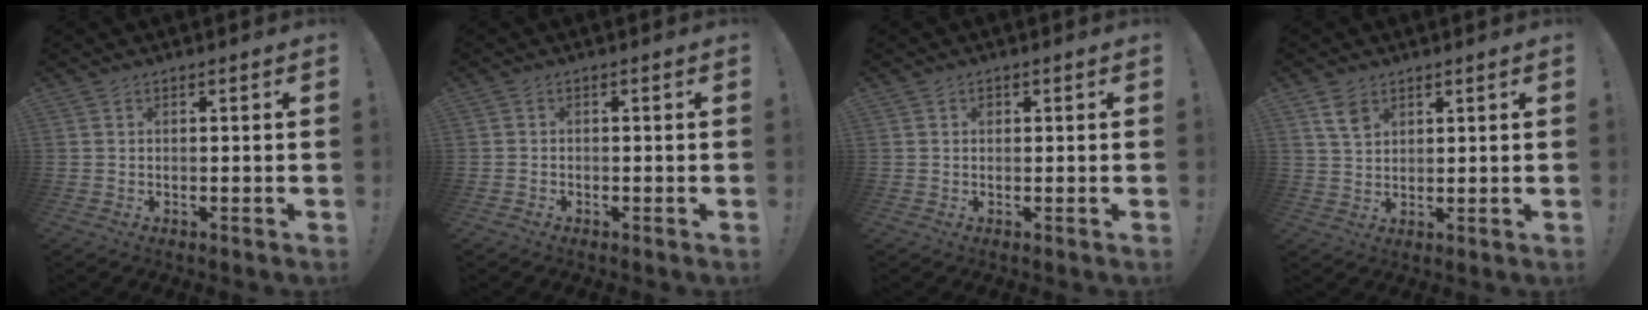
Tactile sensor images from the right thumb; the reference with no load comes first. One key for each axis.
{"total": 1.0, "fx": -0.8, "fy": 0.5, "fz": 0.1, "tx": 0.002, "ty": 0.002, "tz": -0.014}
{"total": 0.6, "fx": 0.1, "fy": 0.6, "fz": 0.1, "tx": 0.000, "ty": 0.002, "tz": 0.000}
{"total": 5.6, "fx": 3.2, "fy": 3.5, "fz": 2.9, "tx": -0.040, "ty": -0.013, "tz": 0.061}